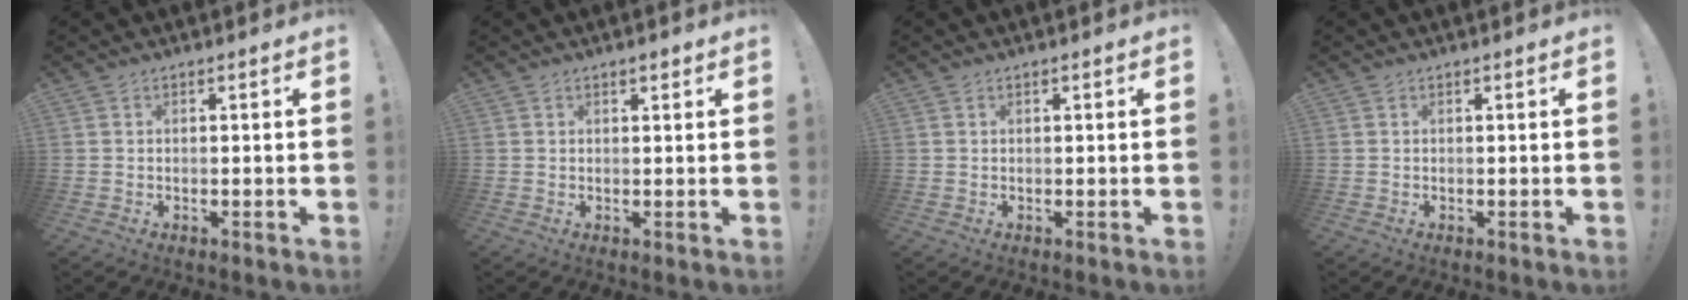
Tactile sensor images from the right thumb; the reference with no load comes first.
{"total": 1.3, "force": [1.0, 0.6, 0.7], "torque": [0.002, -0.005, 0.015]}
{"total": 0.0}
{"total": 0.0}